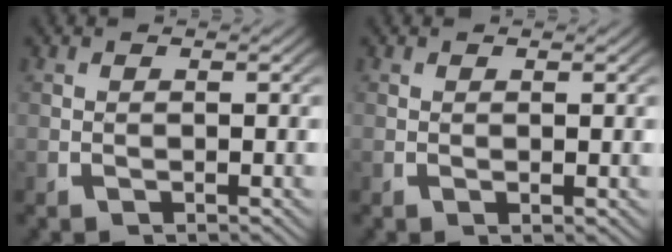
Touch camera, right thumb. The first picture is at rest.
{"total": 0.6, "force": [0.4, 0.1, 0.4], "torque": [-0.007, -0.001, 0.007]}